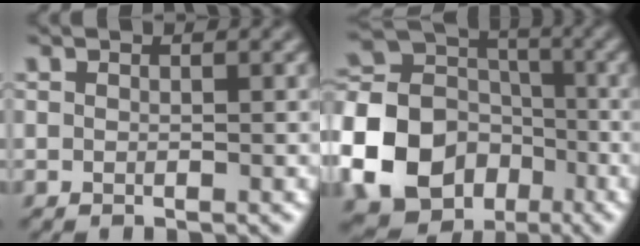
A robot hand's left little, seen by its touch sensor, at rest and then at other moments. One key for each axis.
{"total": 18.2, "fx": -6.8, "fy": 15.7, "fz": 6.4, "tx": -0.177, "ty": -0.027, "tz": -0.138}